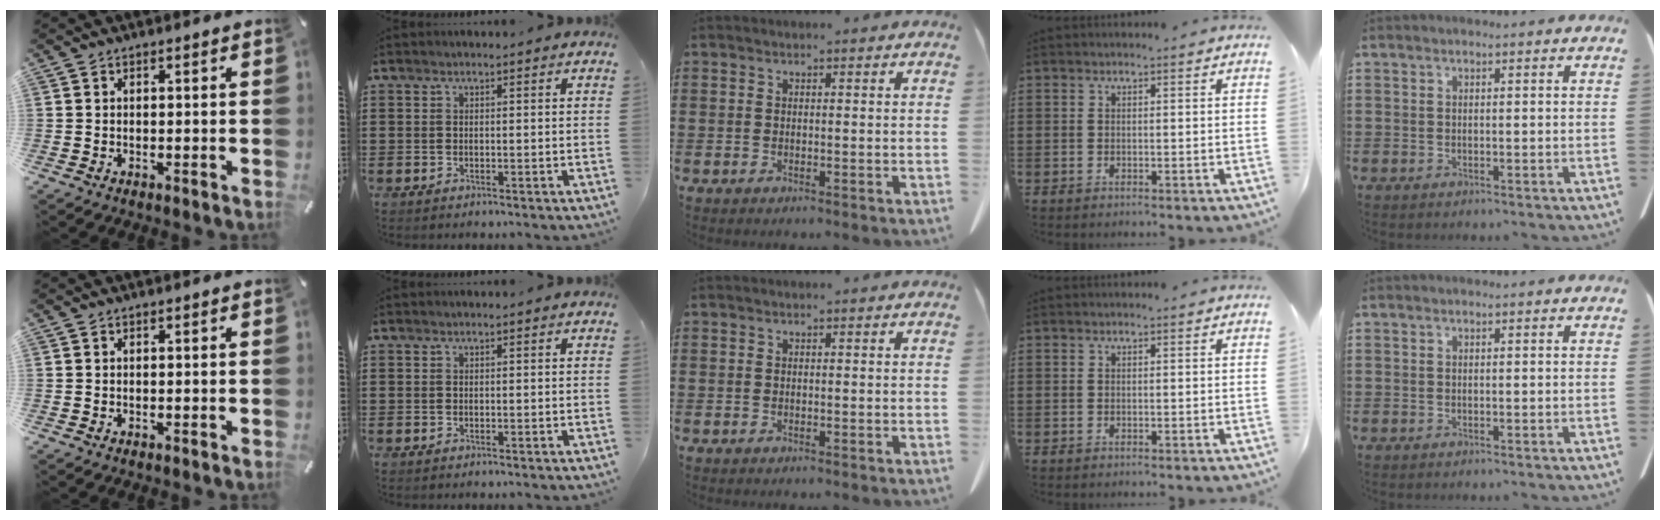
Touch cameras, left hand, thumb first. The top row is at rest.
{}